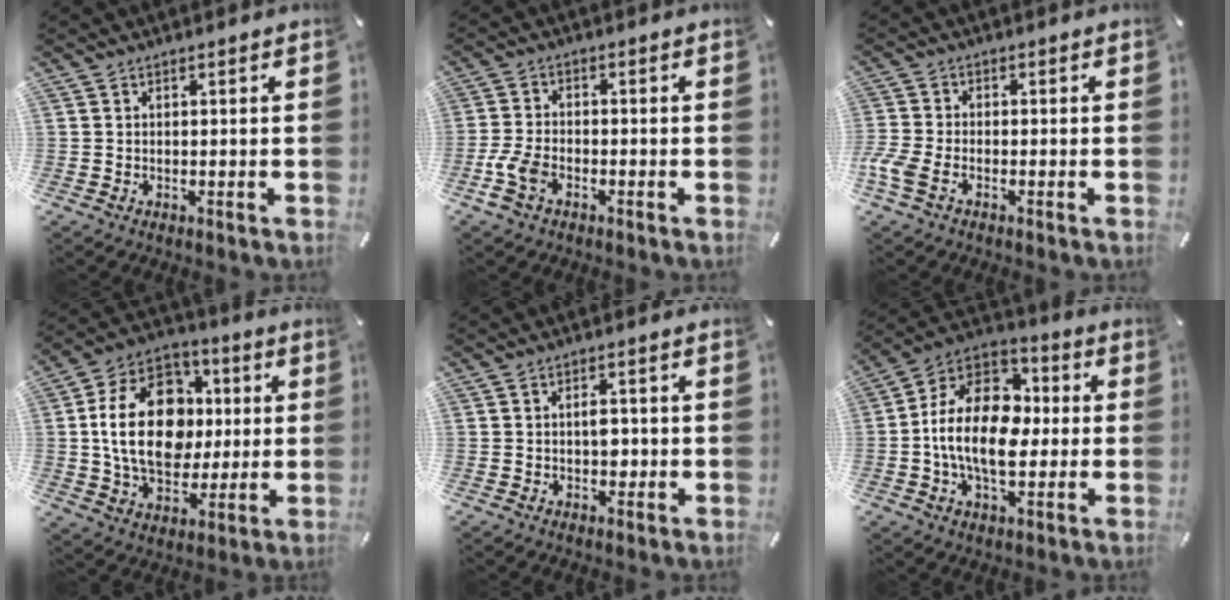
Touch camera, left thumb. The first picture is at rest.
{"total": 5.8, "force": [-2.7, 3.3, 3.9], "torque": [-0.093, 0.006, -0.054]}
{"total": 4.6, "force": [-2.3, 2.6, 3.0], "torque": [-0.081, 0.002, -0.049]}
{"total": 21.0, "force": [0.8, 15.6, 14.1], "torque": [-0.260, 0.010, 0.010]}
{"total": 3.2, "force": [-0.2, 2.0, 2.5], "torque": [-0.023, -0.006, -0.009]}
{"total": 17.3, "force": [-2.1, 11.9, 12.5], "torque": [-0.257, 0.010, -0.039]}